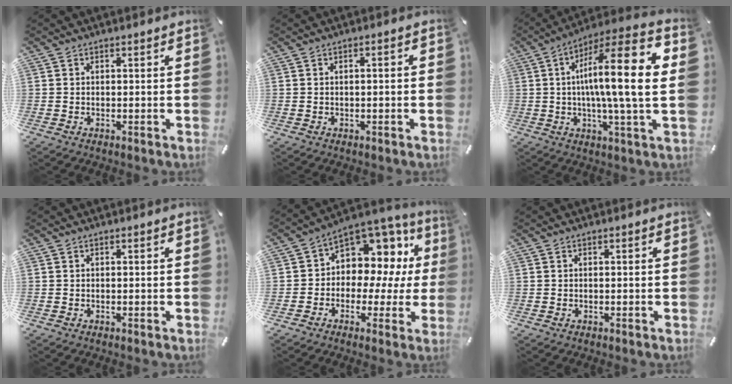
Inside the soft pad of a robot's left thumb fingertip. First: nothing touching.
{"total": 1.3, "force": [-0.4, 0.3, 1.2], "torque": [-0.021, 0.000, -0.006]}
{"total": 18.4, "force": [2.1, 2.2, 18.2], "torque": [-0.303, -0.006, 0.017]}
{"total": 0.0}
{"total": 9.3, "force": [2.9, 7.7, 4.4], "torque": [-0.067, -0.043, 0.058]}
{"total": 0.0}